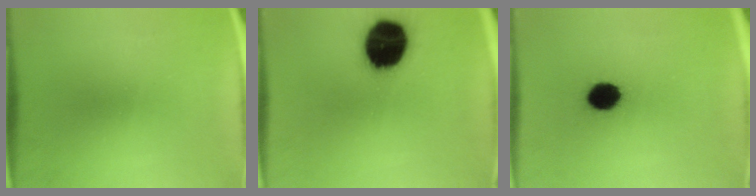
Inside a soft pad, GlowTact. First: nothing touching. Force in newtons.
{"total": 19.8}
{"total": 8.4}